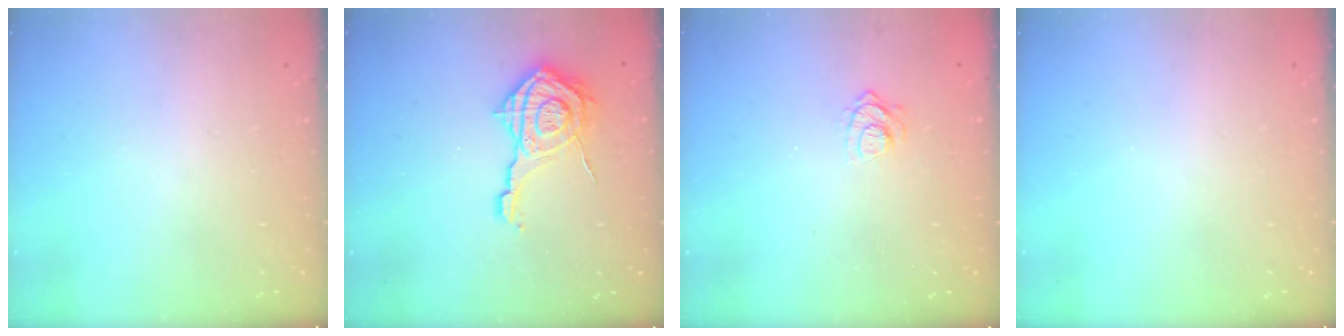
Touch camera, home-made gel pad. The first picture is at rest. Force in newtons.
{"total": 15.2, "press": 15.2, "slide": 1.0}
{"total": 6.9, "press": 6.8, "slide": 1.0}
{"total": 0.0}